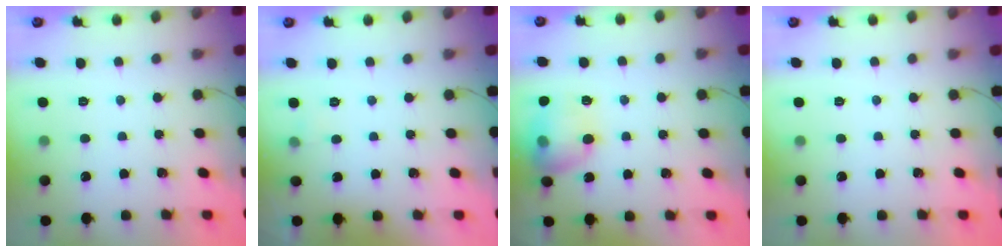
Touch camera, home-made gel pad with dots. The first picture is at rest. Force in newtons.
{"total": 2.5, "press": 2.3, "slide": 1.1}
{"total": 14.3, "press": 14.2, "slide": 1.5}
{"total": 0.0}